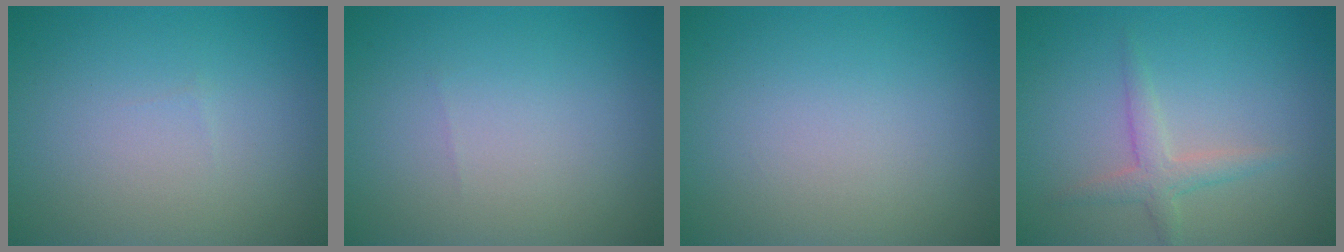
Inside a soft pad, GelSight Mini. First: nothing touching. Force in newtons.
{"total": 0.0}
{"total": 0.0}
{"total": 2.1, "press": 2.1, "slide": 0.1}